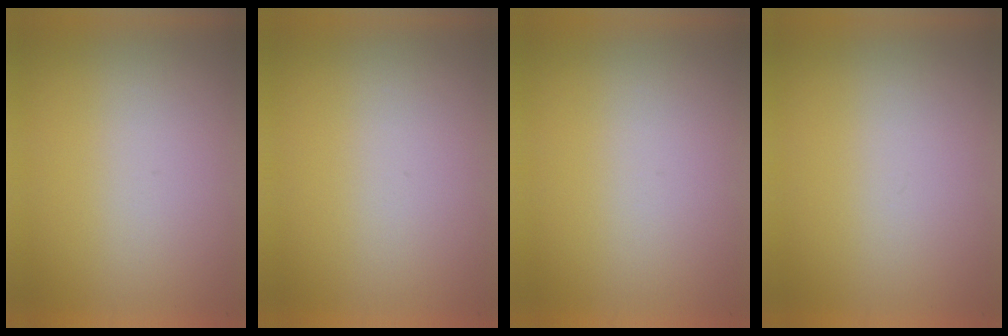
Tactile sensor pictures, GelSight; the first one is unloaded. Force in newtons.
{"total": 0.0}
{"total": 0.0}
{"total": 0.0}